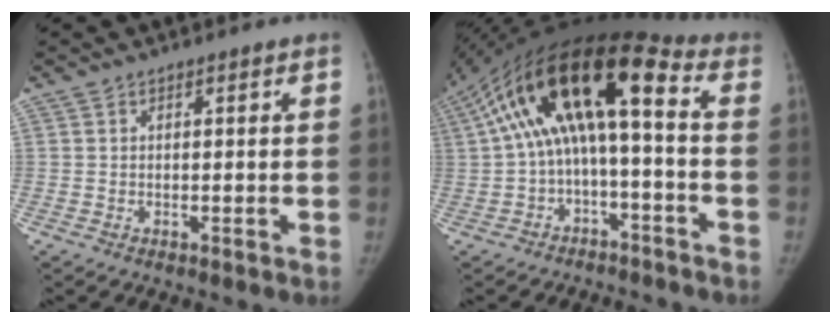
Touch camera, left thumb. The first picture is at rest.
{"total": 17.9, "force": [0.9, 6.4, 16.7], "torque": [-0.300, 0.082, 0.010]}